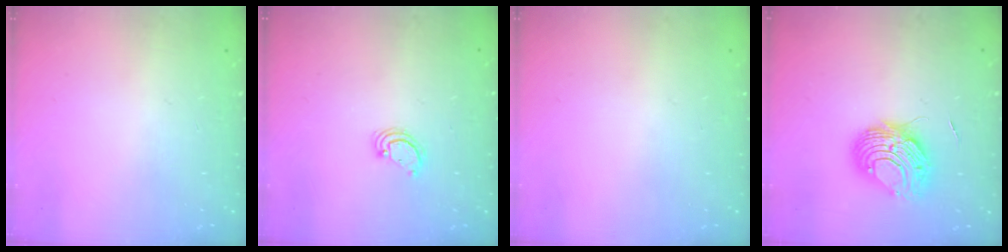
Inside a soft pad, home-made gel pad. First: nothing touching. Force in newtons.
{"total": 2.6, "press": 2.6, "slide": 0.3}
{"total": 0.0}
{"total": 8.7, "press": 8.7, "slide": 0.8}